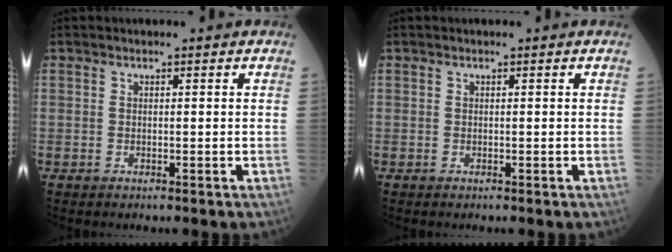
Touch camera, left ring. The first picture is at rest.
{"total": 0.0}